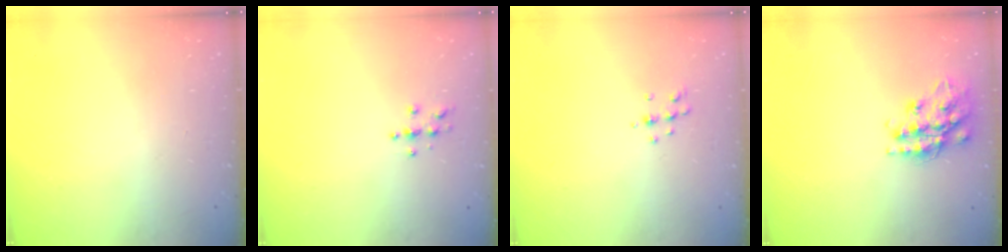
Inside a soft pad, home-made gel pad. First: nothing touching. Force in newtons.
{"total": 4.0, "press": 3.9, "slide": 0.4}
{"total": 5.7, "press": 5.6, "slide": 1.0}
{"total": 16.9, "press": 16.9, "slide": 1.2}